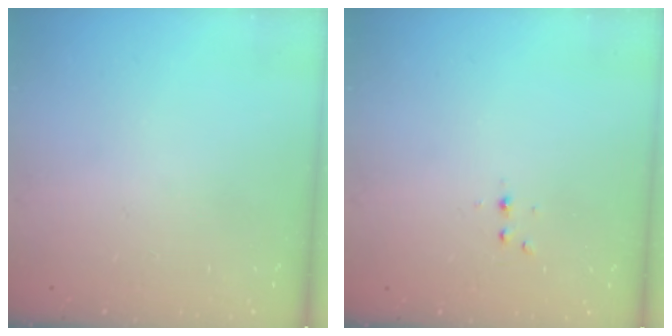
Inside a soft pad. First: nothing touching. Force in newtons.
{"total": 3.0, "press": 2.6, "slide": 1.5}